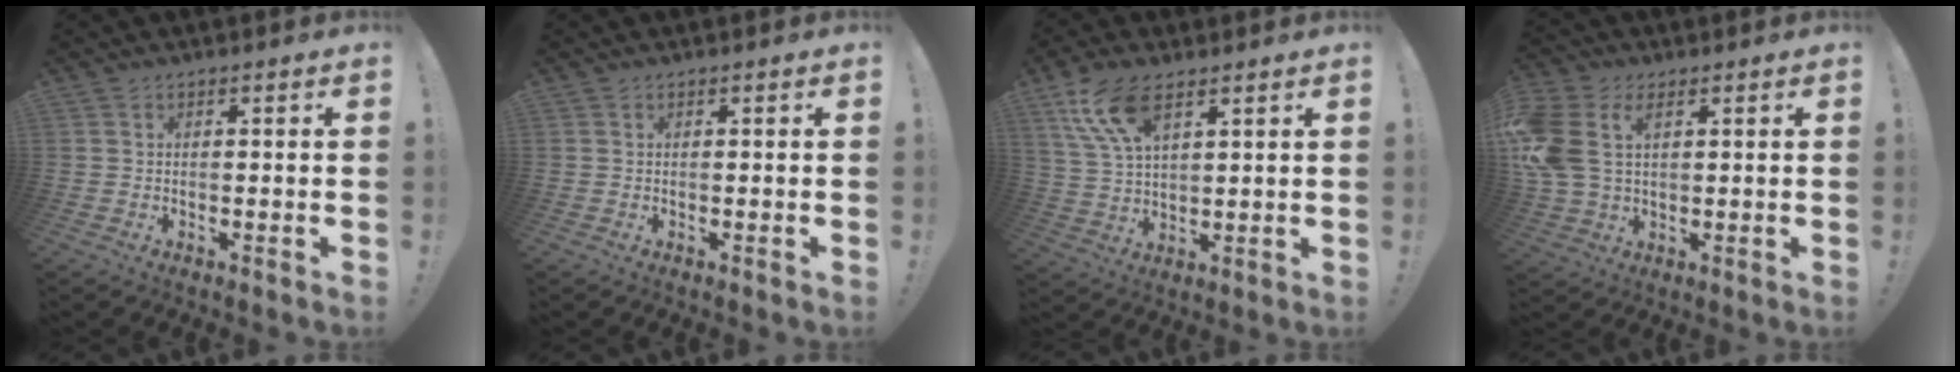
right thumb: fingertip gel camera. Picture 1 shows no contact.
{"total": 0.0}
{"total": 12.3, "force": [6.8, 5.4, 8.6], "torque": [-0.163, -0.021, 0.129]}
{"total": 12.2, "force": [3.8, 7.9, 8.5], "torque": [-0.192, -0.010, 0.072]}